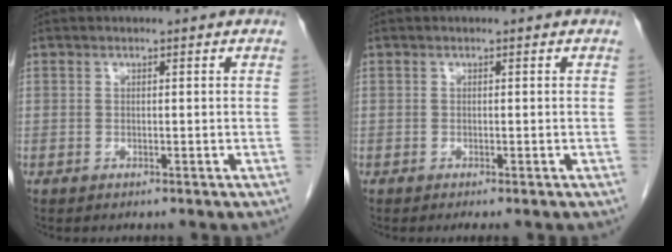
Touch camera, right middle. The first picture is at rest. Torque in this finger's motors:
{"motor_torque": [0.29, -0.08, 0.00, 0.00]}